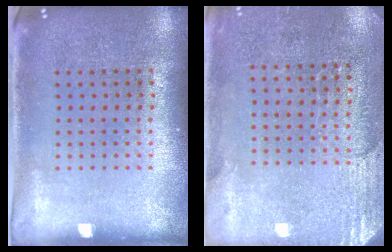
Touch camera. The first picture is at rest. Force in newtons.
{"total": 2.6, "press": 2.3, "slide": 1.2}